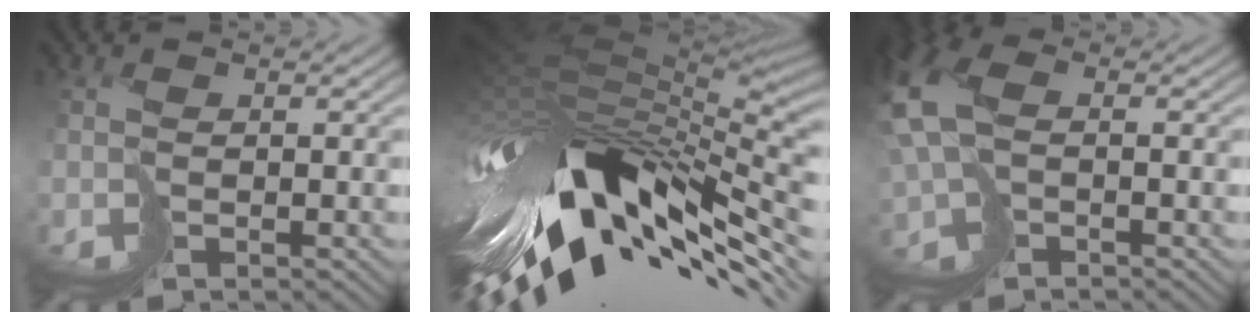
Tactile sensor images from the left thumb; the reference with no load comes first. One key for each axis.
{"total": 16.1, "fx": -4.5, "fy": 6.6, "fz": 14.0, "tx": -0.262, "ty": -0.015, "tz": -0.074}
{"total": 7.3, "fx": 0.1, "fy": 4.6, "fz": 5.7, "tx": -0.171, "ty": -0.002, "tz": 0.002}